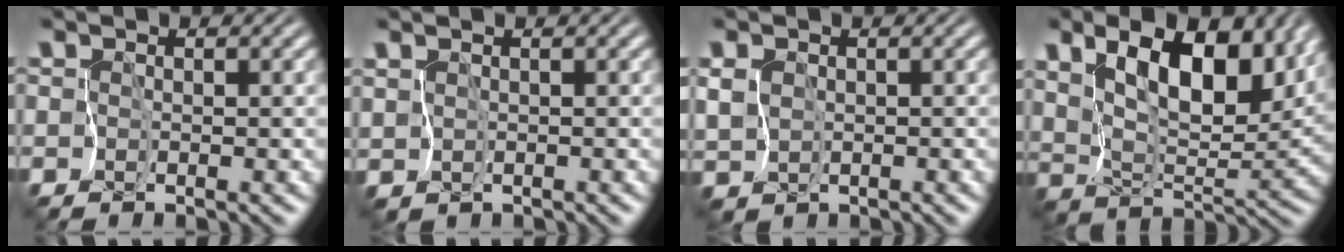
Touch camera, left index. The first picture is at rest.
{"total": 0.0}
{"total": 1.7, "force": [0.1, 1.6, 0.7], "torque": [-0.031, -0.003, 0.011]}
{"total": 9.7, "force": [4.9, 4.6, 7.0], "torque": [-0.133, -0.005, 0.088]}